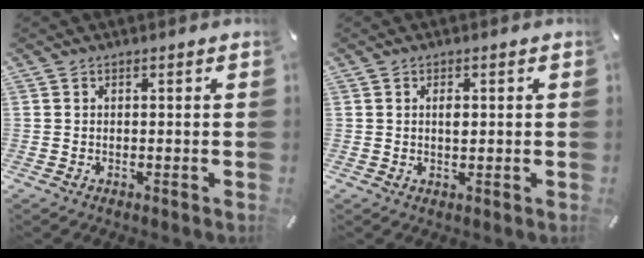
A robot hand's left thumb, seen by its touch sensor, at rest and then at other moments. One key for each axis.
{"total": 1.8, "fx": 0.3, "fy": 0.8, "fz": 1.5, "tx": -0.024, "ty": 0.000, "tz": 0.003}